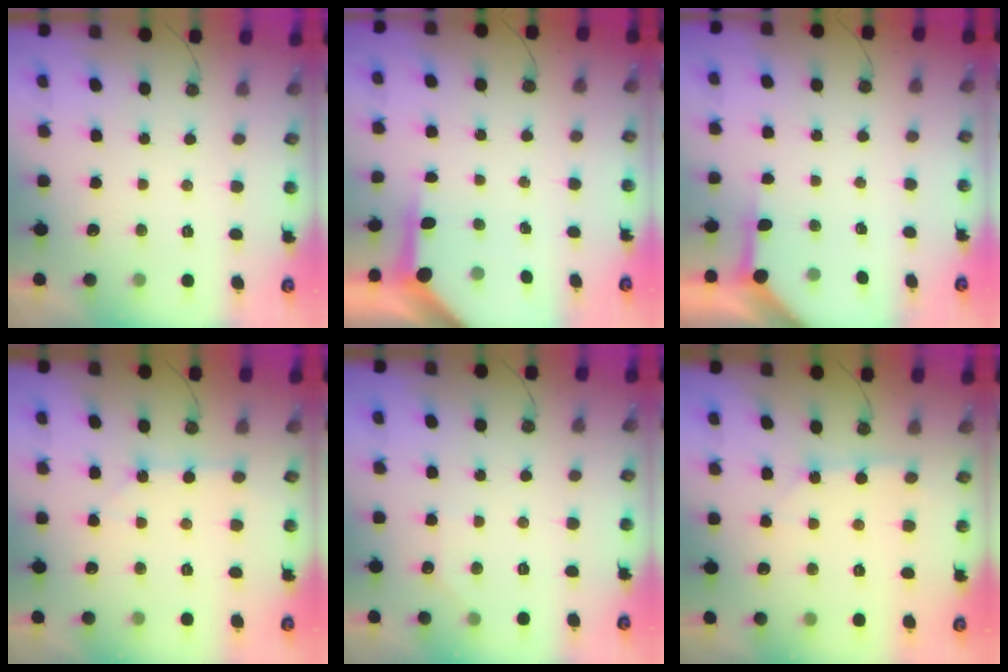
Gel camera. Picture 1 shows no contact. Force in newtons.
{"total": 5.7, "press": 5.7, "slide": 0.5}
{"total": 3.8, "press": 3.8, "slide": 0.5}
{"total": 1.8, "press": 1.8, "slide": 0.1}
{"total": 3.3, "press": 3.3, "slide": 0.5}
{"total": 2.8, "press": 2.8, "slide": 0.3}